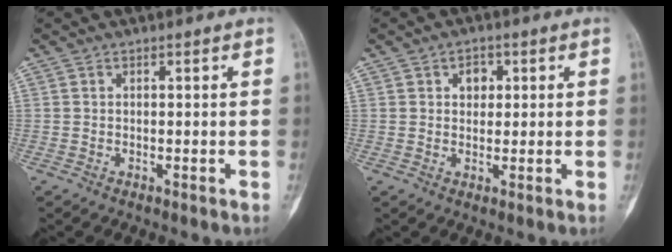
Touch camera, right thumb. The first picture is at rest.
{"total": 3.2, "force": [0.9, 2.6, 1.7], "torque": [0.000, 0.000, 0.011]}